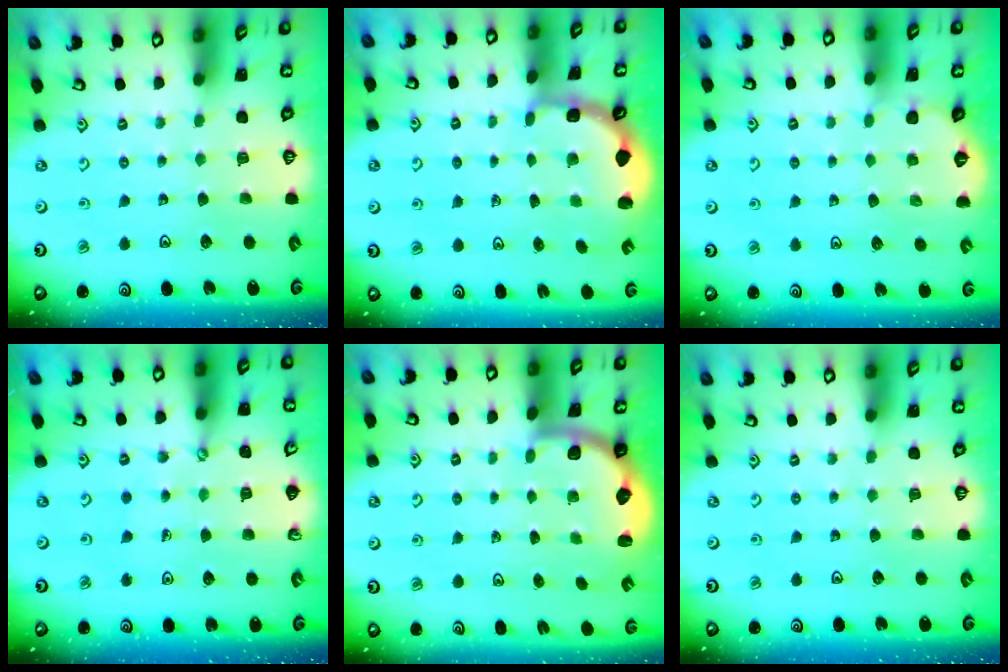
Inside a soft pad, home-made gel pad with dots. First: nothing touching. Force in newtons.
{"total": 2.4, "press": 1.7, "slide": 1.6}
{"total": 2.3, "press": 2.3, "slide": 0.1}
{"total": 1.7, "press": 1.7, "slide": 0.1}
{"total": 2.4, "press": 1.9, "slide": 1.4}
{"total": 0.0}